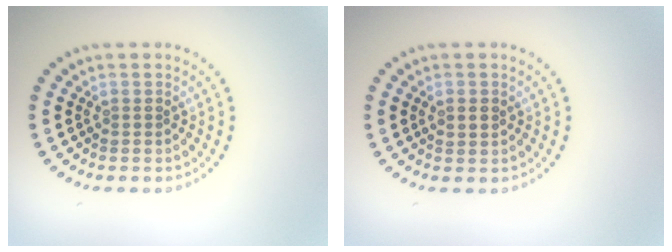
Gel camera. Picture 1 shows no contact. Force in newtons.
{"total": 1.7, "press": 1.7, "slide": 0.1}